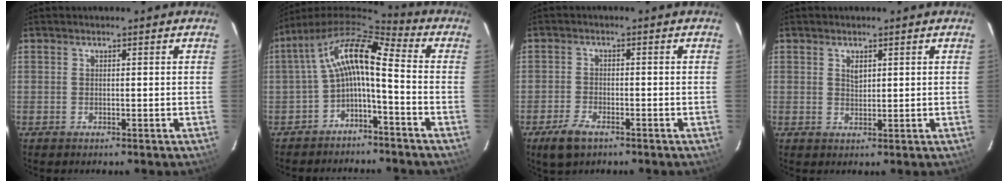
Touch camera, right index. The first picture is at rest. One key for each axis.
{"total": 11.4, "fx": -1.4, "fy": 3.5, "fz": 10.8, "tx": -0.218, "ty": 0.026, "tz": -0.034}
{"total": 5.1, "fx": -3.4, "fy": 2.3, "fz": 2.9, "tx": -0.079, "ty": -0.009, "tz": -0.062}
{"total": 1.6, "fx": 0.8, "fy": 0.9, "fz": 1.0, "tx": -0.017, "ty": 0.002, "tz": 0.015}